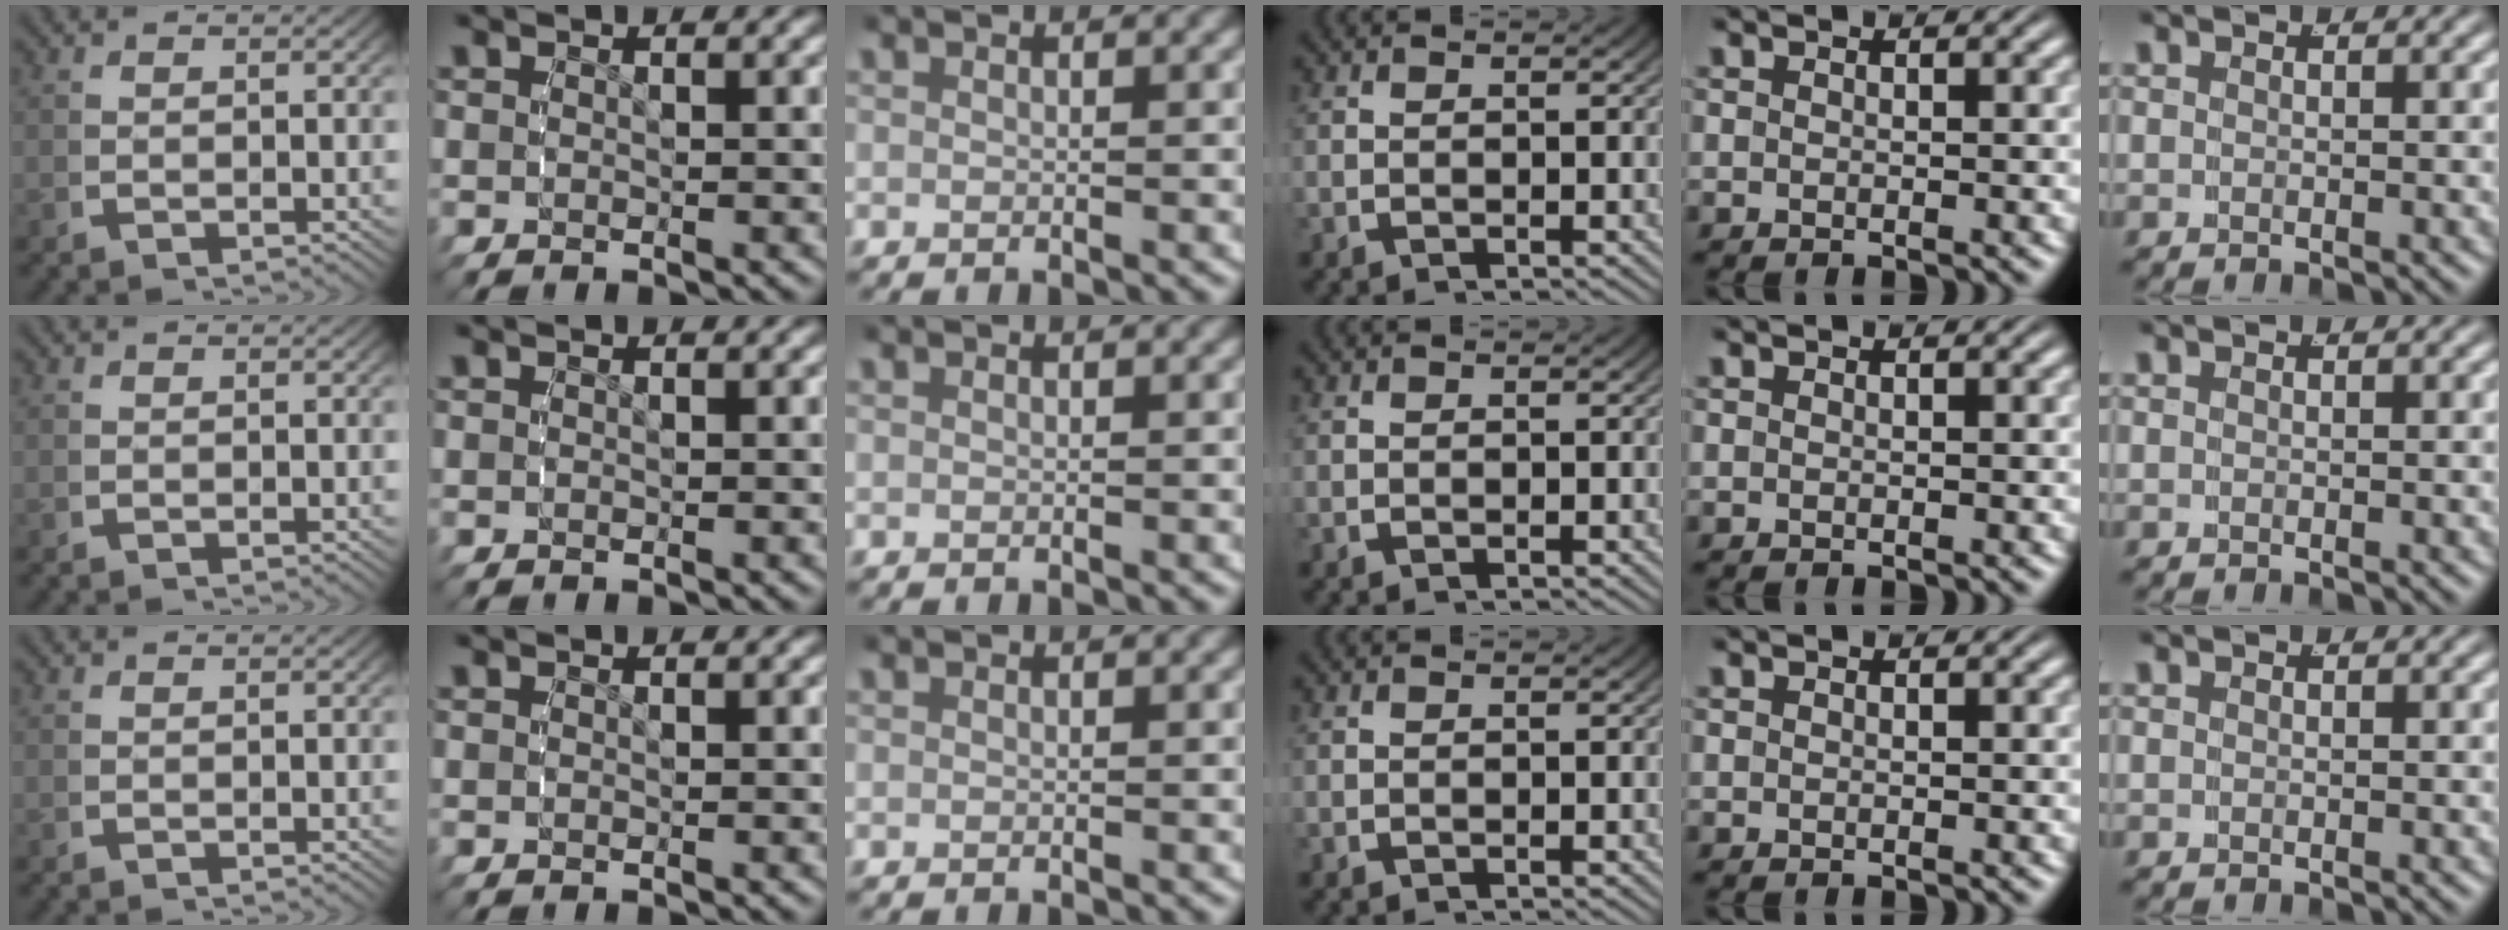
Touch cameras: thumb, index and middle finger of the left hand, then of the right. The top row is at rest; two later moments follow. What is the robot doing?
{"motion": "reach", "object": "pen bag"}